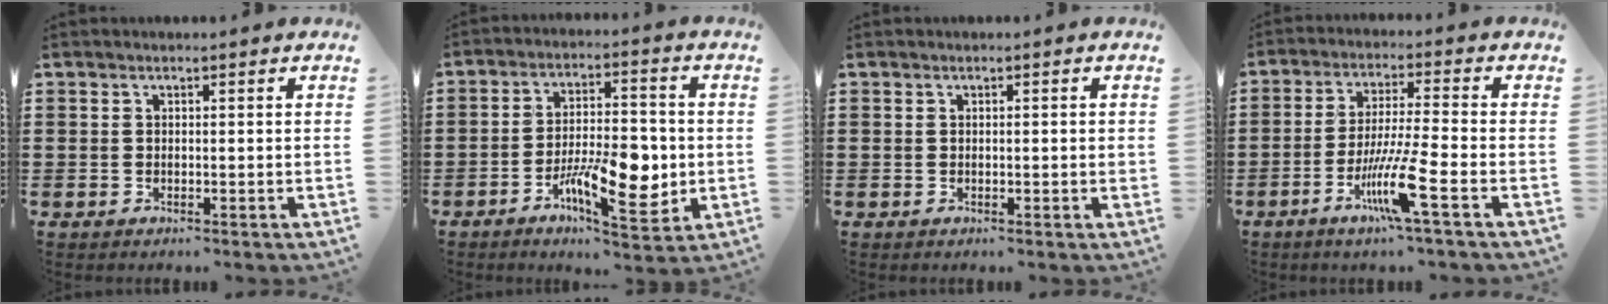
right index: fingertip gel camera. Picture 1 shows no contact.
{"total": 12.0, "force": [-3.4, 5.0, 10.4], "torque": [-0.175, -0.002, -0.057]}
{"total": 0.9, "force": [0.0, 0.1, 0.9], "torque": [-0.015, -0.001, -0.001]}
{"total": 9.1, "force": [-4.4, -0.1, 8.0], "torque": [-0.157, -0.014, -0.084]}